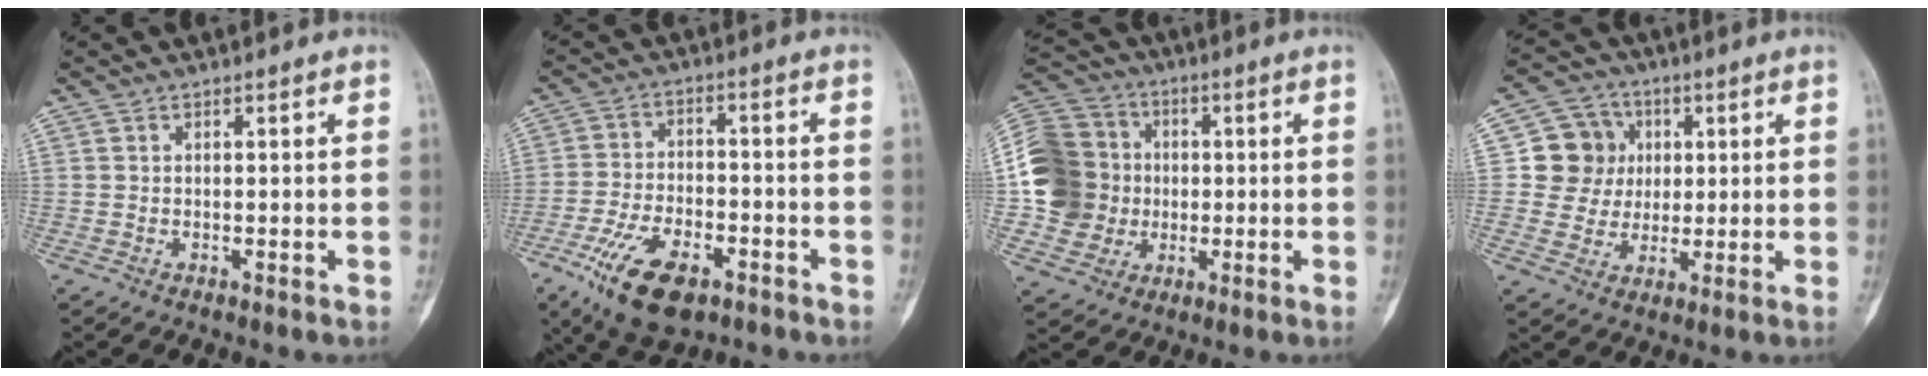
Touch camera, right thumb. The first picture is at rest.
{"total": 13.7, "force": [-7.4, 6.6, 9.5], "torque": [-0.172, 0.017, -0.126]}
{"total": 16.9, "force": [-0.3, 15.5, 6.7], "torque": [-0.114, 0.031, -0.002]}
{"total": 9.6, "force": [1.7, 9.2, 2.4], "torque": [0.005, 0.007, 0.027]}